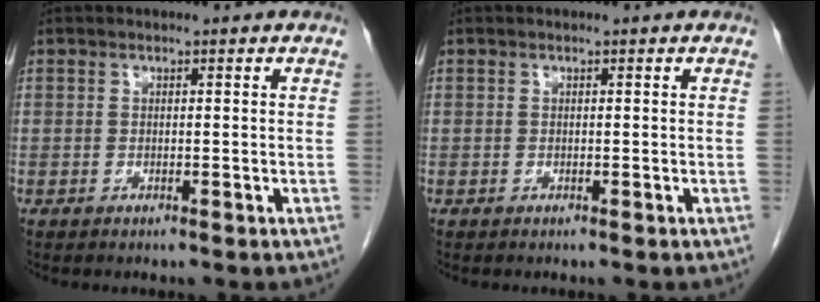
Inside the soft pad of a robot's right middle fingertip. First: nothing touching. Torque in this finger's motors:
{"motor_torque": [-0.02, 0.08, -0.02, -0.01]}